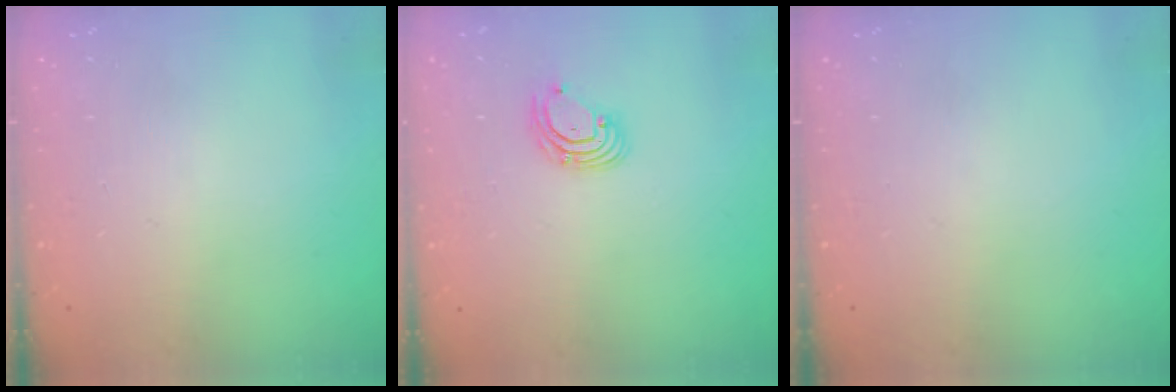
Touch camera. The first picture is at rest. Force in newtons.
{"total": 3.3, "press": 3.3, "slide": 0.4}
{"total": 0.0}